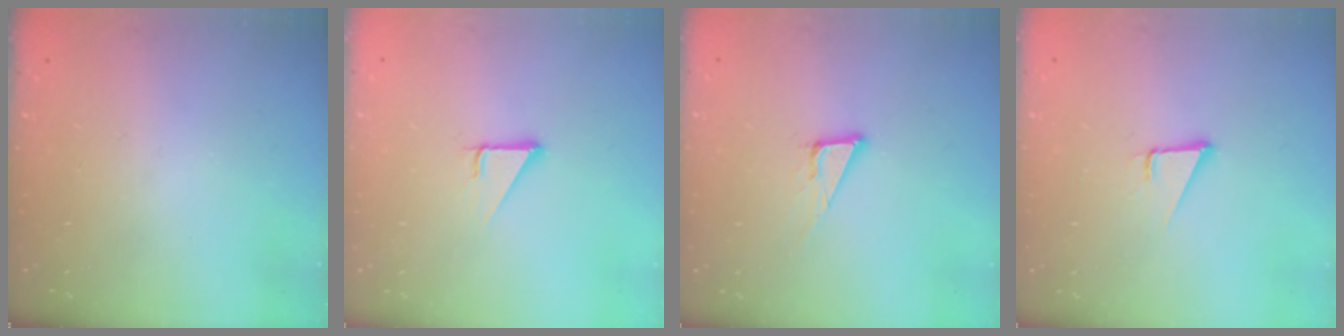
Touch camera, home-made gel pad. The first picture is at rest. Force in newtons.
{"total": 3.0, "press": 3.0, "slide": 0.1}
{"total": 7.2, "press": 6.8, "slide": 2.6}
{"total": 3.6, "press": 2.8, "slide": 2.3}